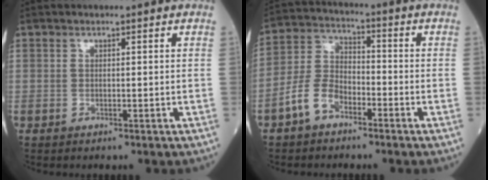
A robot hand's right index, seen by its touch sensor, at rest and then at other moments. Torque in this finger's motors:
{"motor_torque": [0.76, -0.52, 0.23, 0.04]}